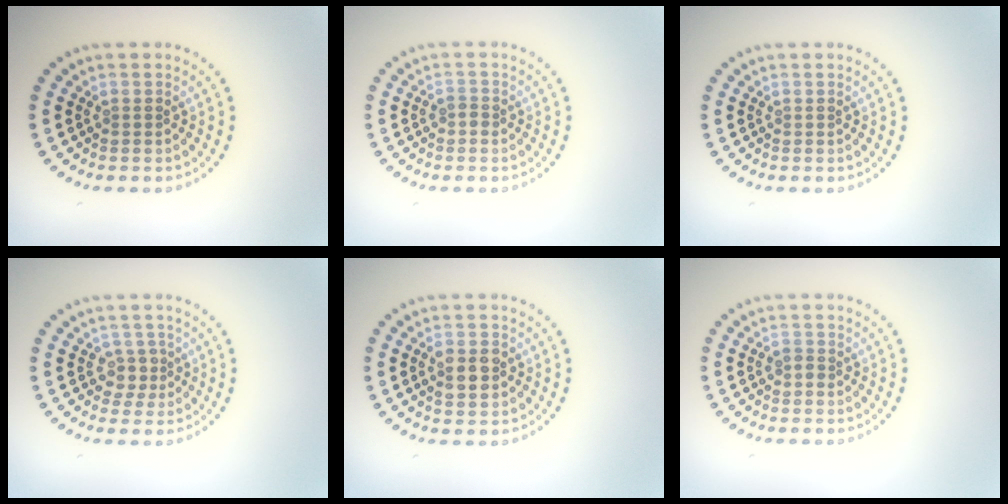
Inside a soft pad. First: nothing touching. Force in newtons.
{"total": 1.0, "press": 0.9, "slide": 0.4}
{"total": 0.0}
{"total": 1.9, "press": 1.5, "slide": 1.2}
{"total": 2.9, "press": 2.9, "slide": 0.3}
{"total": 1.0, "press": 0.9, "slide": 0.4}